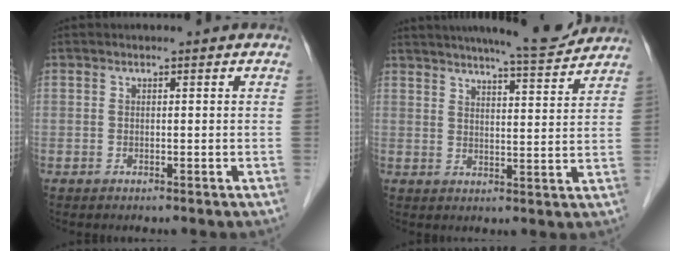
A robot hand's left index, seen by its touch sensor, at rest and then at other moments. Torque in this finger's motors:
{"motor_torque": [0.37, -0.88, 0.20, 0.09]}